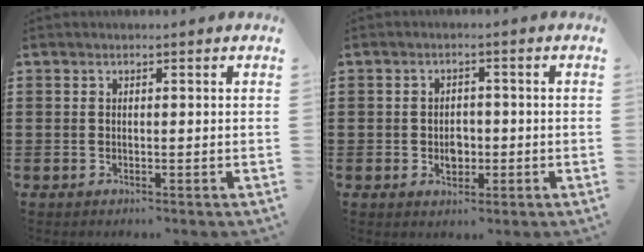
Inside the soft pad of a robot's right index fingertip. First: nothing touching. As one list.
[{"total": 2.8, "force": [-0.6, 2.2, 1.7], "torque": [-0.029, 0.001, -0.015]}]